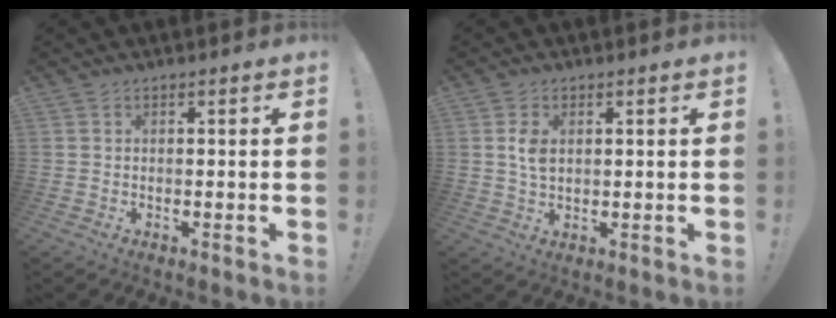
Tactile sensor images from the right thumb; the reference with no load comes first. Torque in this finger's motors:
{"motor_torque": [0.35, -0.20, 0.28, -0.25, 0.01]}